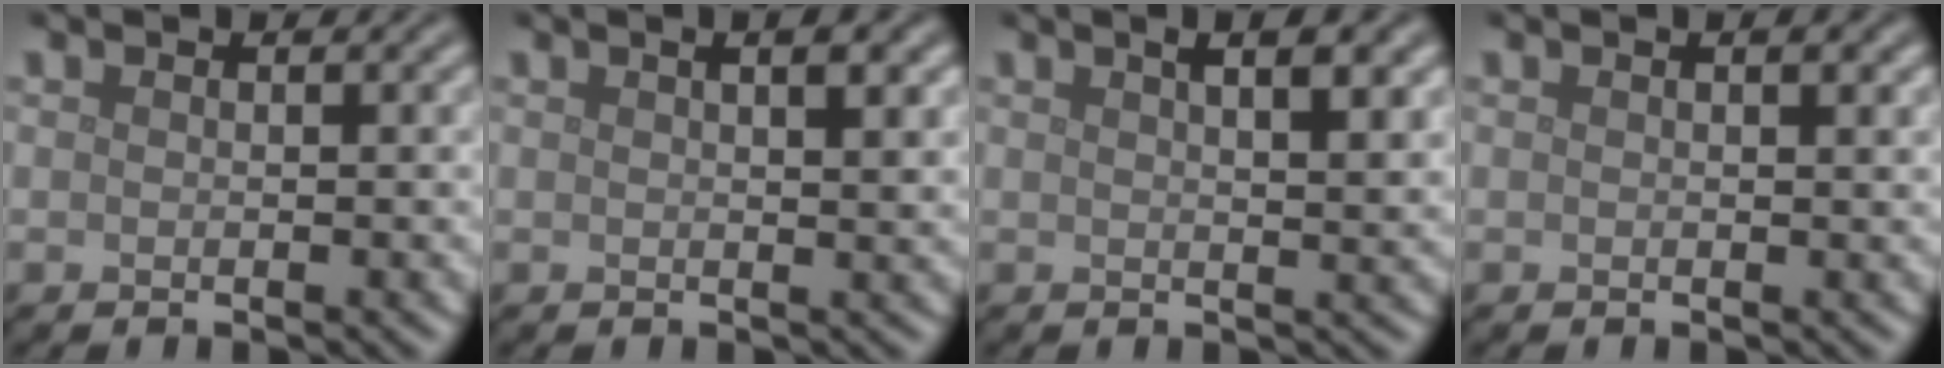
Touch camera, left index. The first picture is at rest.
{"total": 2.6, "force": [1.1, 0.7, 2.2], "torque": [-0.017, 0.008, 0.009]}
{"total": 4.7, "force": [2.3, 1.7, 3.8], "torque": [-0.026, 0.016, 0.011]}
{"total": 0.9, "force": [0.4, 0.2, 0.8], "torque": [-0.010, 0.001, 0.007]}